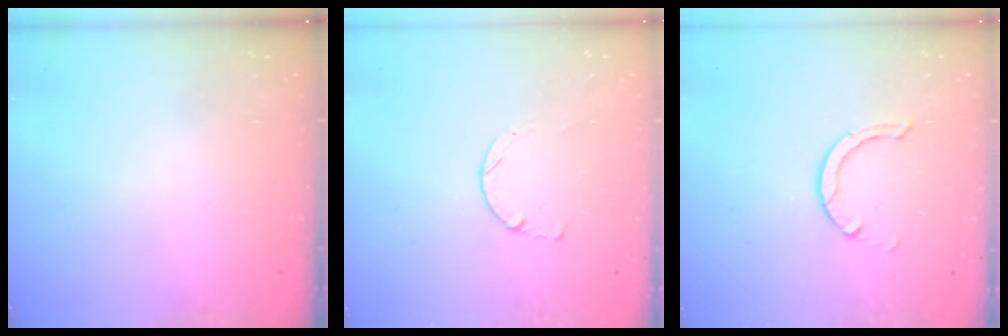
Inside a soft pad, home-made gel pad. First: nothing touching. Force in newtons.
{"total": 0.0}
{"total": 3.2, "press": 3.2, "slide": 0.4}